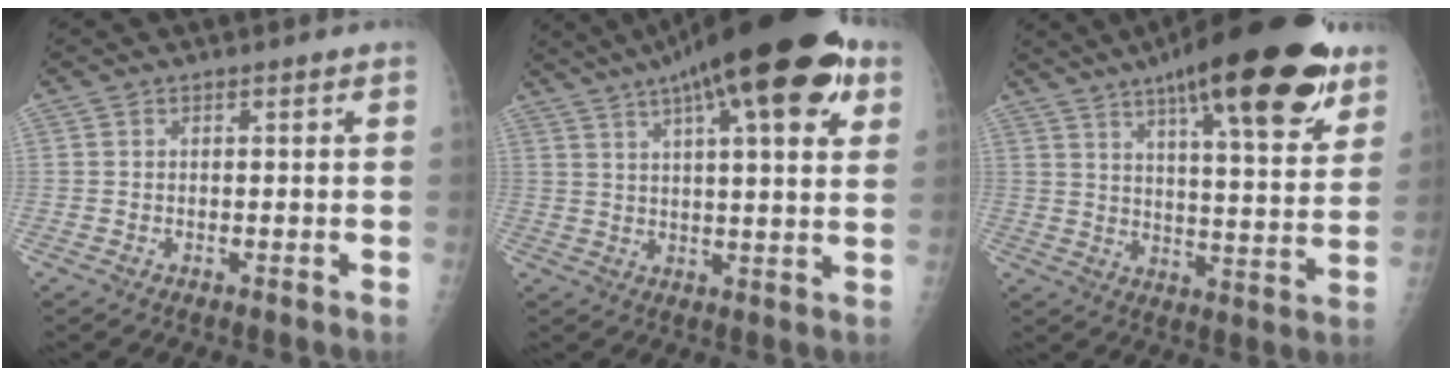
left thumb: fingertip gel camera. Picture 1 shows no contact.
{"total": 23.6, "force": [12.8, 6.5, 18.7], "torque": [-0.271, 0.004, 0.186]}
{"total": 25.0, "force": [15.3, 6.4, 18.7], "torque": [-0.253, -0.040, 0.224]}